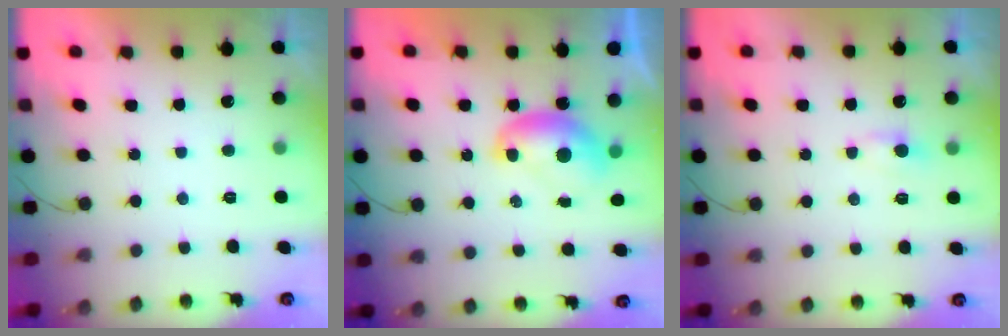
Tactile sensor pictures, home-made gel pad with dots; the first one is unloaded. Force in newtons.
{"total": 7.8, "press": 7.8, "slide": 0.2}
{"total": 3.3, "press": 3.3, "slide": 0.4}